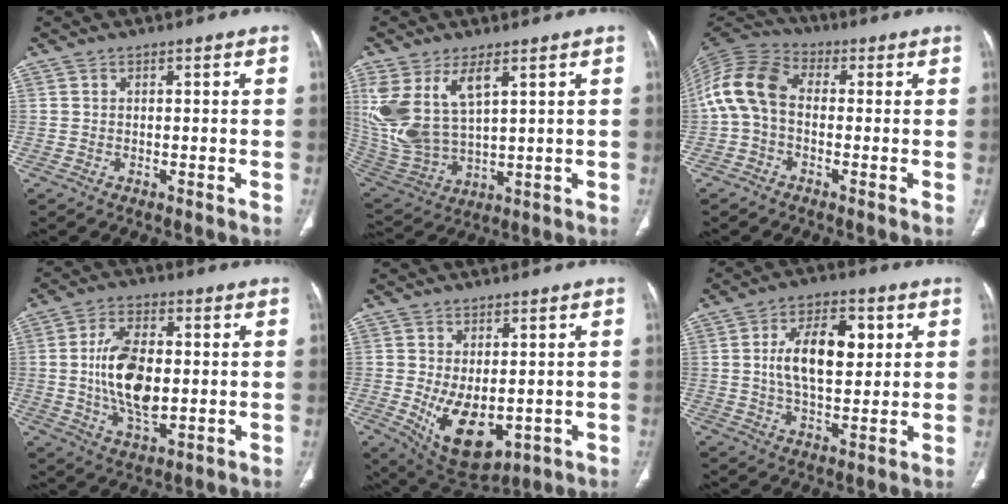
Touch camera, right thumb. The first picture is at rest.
{"total": 15.0, "force": [6.0, 7.4, 11.6], "torque": [-0.247, -0.022, 0.140]}
{"total": 10.8, "force": [-0.3, 7.4, 7.8], "torque": [-0.156, 0.028, -0.021]}
{"total": 13.3, "force": [0.0, 7.0, 11.2], "torque": [-0.201, -0.003, 0.005]}
{"total": 11.4, "force": [-1.8, 6.6, 9.1], "torque": [-0.132, -0.016, -0.001]}
{"total": 12.6, "force": [2.4, 6.6, 10.5], "torque": [-0.158, 0.000, 0.042]}